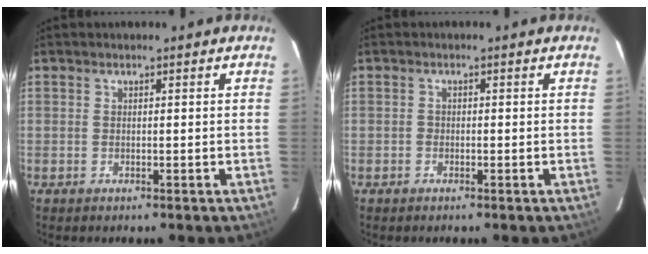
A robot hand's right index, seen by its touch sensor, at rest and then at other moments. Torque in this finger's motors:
{"motor_torque": [-0.20, -0.01, -0.07, 0.00]}